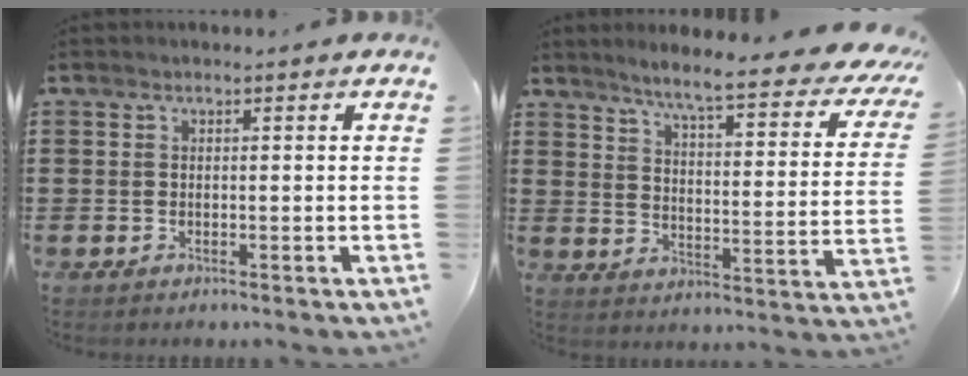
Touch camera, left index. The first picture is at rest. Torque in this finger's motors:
{"motor_torque": [2.14, 0.00, 0.58, 0.15]}